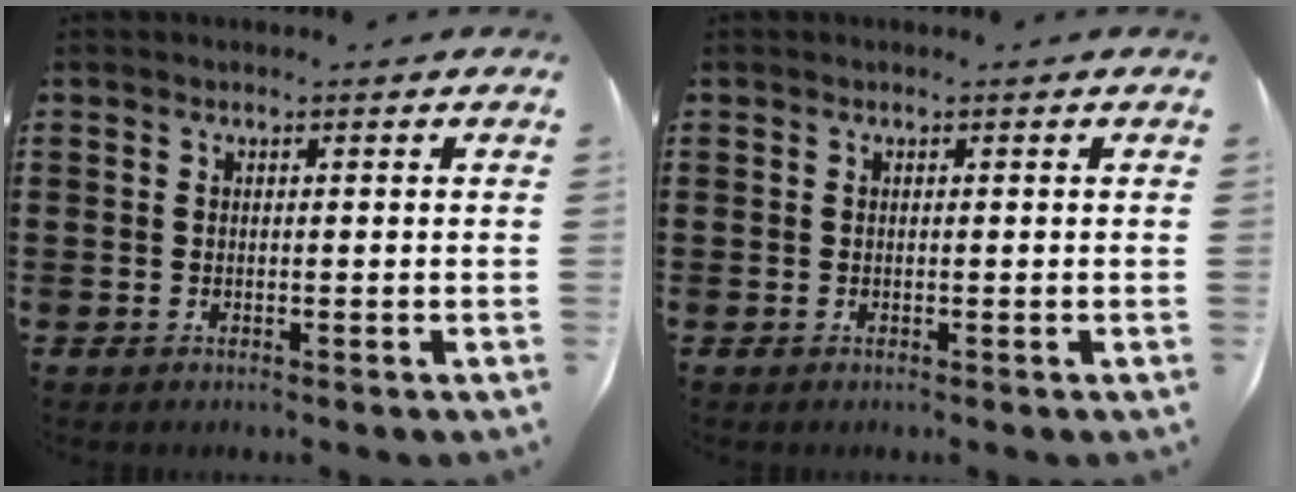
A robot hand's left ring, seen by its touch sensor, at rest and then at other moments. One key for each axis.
{"total": 0.0}